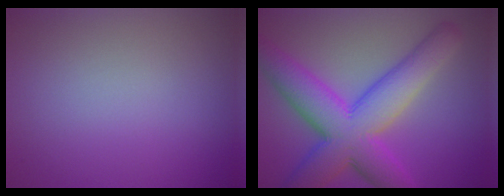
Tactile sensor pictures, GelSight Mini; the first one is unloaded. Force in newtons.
{"total": 10.2, "press": 10.2, "slide": 0.2}